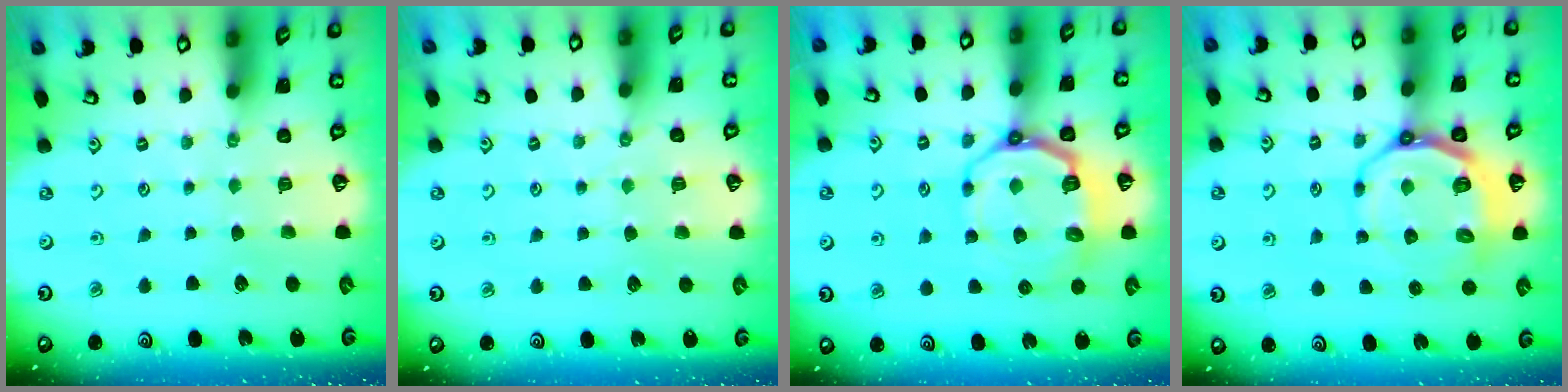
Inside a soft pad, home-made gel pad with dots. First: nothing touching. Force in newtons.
{"total": 2.5, "press": 2.4, "slide": 0.4}
{"total": 11.2, "press": 10.3, "slide": 4.2}
{"total": 11.2, "press": 10.7, "slide": 3.4}